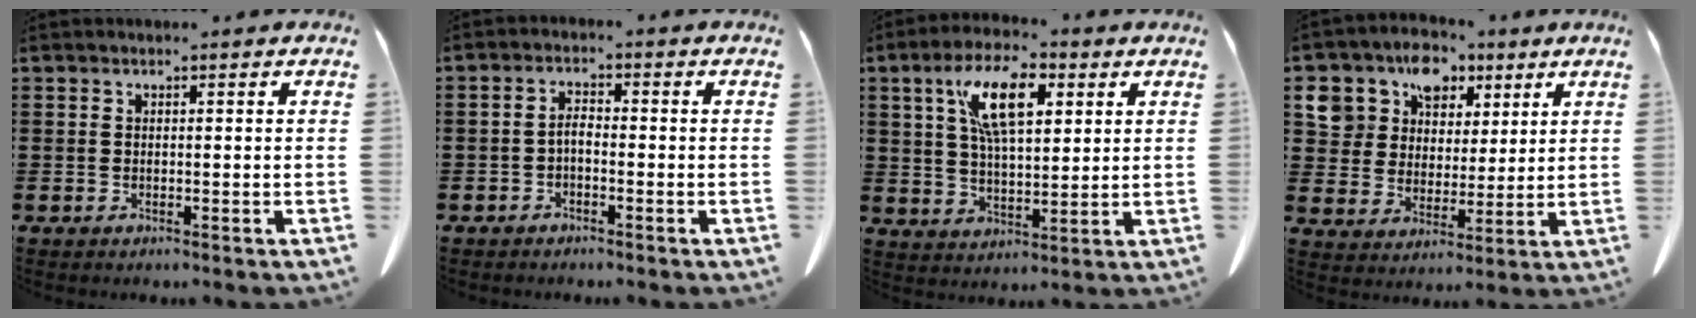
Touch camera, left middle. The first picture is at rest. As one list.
[{"total": 2.1, "force": [-1.3, 0.9, 1.4], "torque": [-0.029, 0.004, -0.026]}, {"total": 11.3, "force": [5.0, 4.5, 9.1], "torque": [-0.180, 0.010, 0.087]}, {"total": 9.4, "force": [5.2, 7.5, 2.2], "torque": [-0.077, -0.012, 0.096]}]